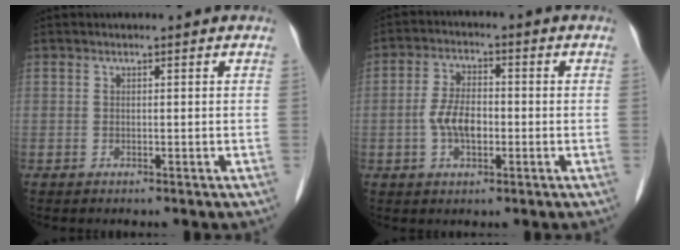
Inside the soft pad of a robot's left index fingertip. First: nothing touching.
{"total": 5.8, "force": [-1.1, 3.0, 4.9], "torque": [-0.105, 0.009, -0.023]}